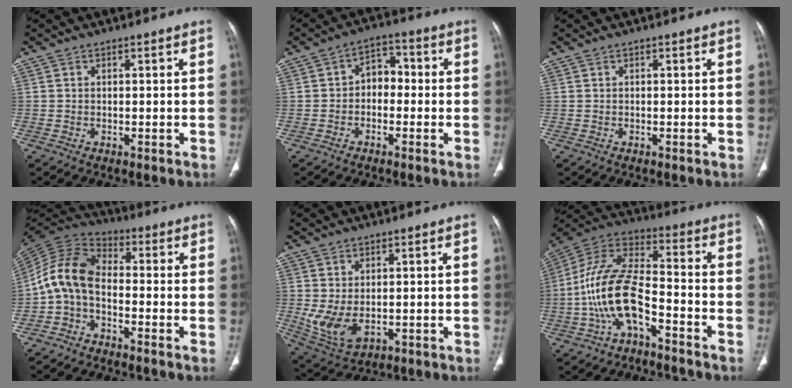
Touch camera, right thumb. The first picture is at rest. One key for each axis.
{"total": 5.3, "fx": -0.7, "fy": 4.0, "fz": 3.5, "tx": -0.025, "ty": 0.027, "tz": -0.027}
{"total": 0.0}
{"total": 9.4, "fx": -2.4, "fy": 5.7, "fz": 7.2, "tx": -0.137, "ty": 0.048, "tz": -0.065}
{"total": 6.8, "fx": -0.2, "fy": 4.1, "fz": 5.5, "tx": -0.110, "ty": -0.009, "tz": 0.016}
{"total": 13.8, "fx": -5.7, "fy": 6.1, "fz": 11.0, "tx": -0.222, "ty": 0.071, "tz": -0.112}